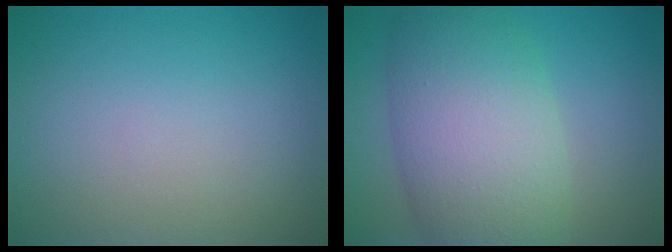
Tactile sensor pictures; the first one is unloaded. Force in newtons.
{"total": 10.1, "press": 10.1, "slide": 0.1}